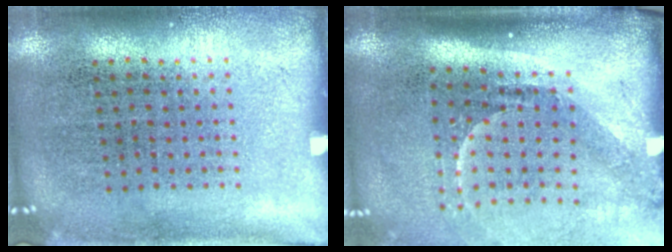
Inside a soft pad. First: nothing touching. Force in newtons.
{"total": 2.2, "press": 1.5, "slide": 1.6}